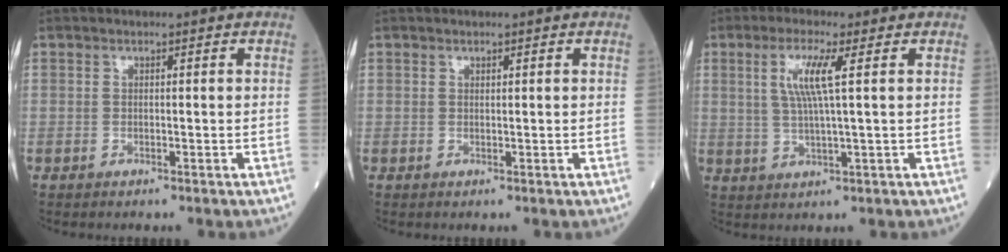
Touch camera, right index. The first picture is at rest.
{"total": 0.0}
{"total": 5.9, "force": [1.8, -0.1, 5.6], "torque": [-0.115, 0.002, 0.038]}